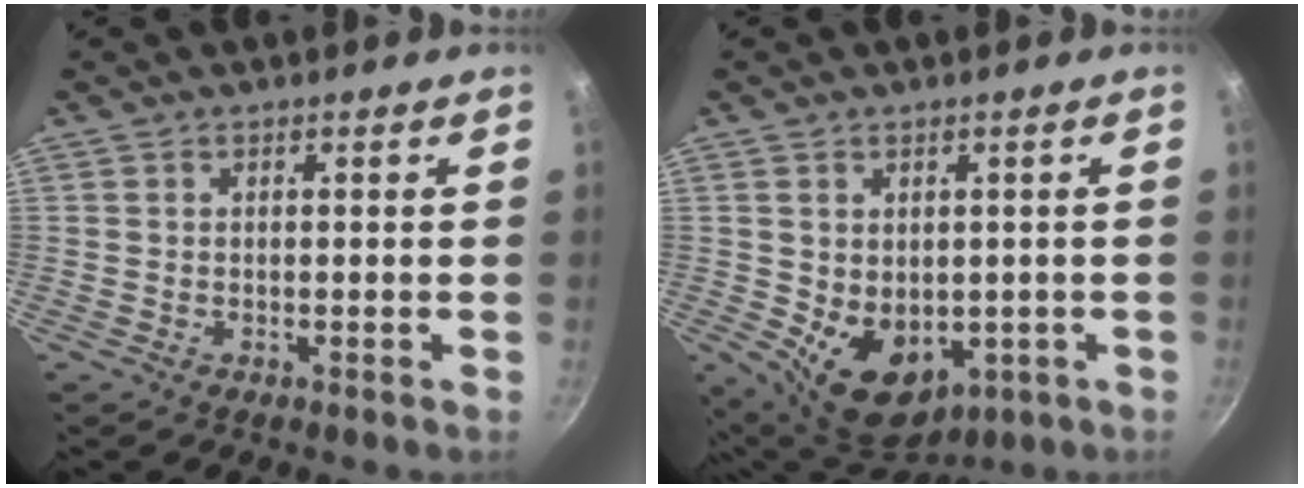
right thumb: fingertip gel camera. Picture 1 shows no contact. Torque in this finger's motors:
{"motor_torque": [-0.35, 0.89, 0.31, -0.04, 0.11]}